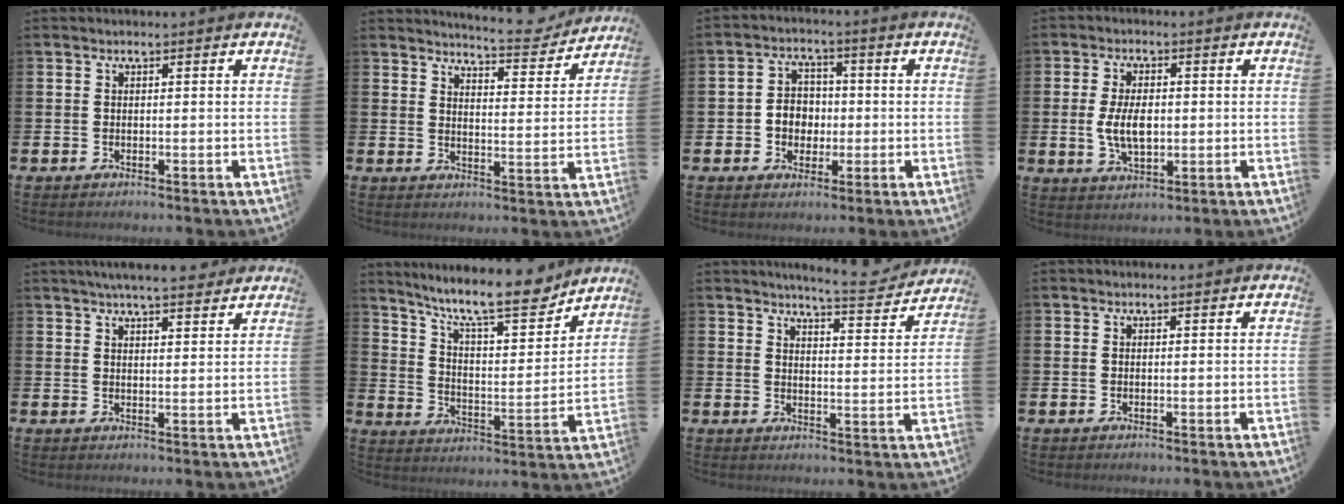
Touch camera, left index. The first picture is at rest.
{"total": 6.1, "force": [6.0, 0.5, 1.3], "torque": [-0.025, -0.042, 0.101]}
{"total": 4.4, "force": [-0.5, 3.7, 2.2], "torque": [-0.033, 0.004, -0.017]}
{"total": 5.7, "force": [0.1, 3.1, 4.8], "torque": [-0.089, 0.003, -0.003]}
{"total": 5.0, "force": [4.8, 0.2, 1.5], "torque": [-0.030, -0.018, 0.084]}
{"total": 12.5, "force": [10.6, 2.6, 6.1], "torque": [-0.126, -0.068, 0.178]}
{"total": 5.9, "force": [5.7, 0.2, 1.5], "torque": [-0.029, -0.039, 0.095]}
{"total": 0.0}